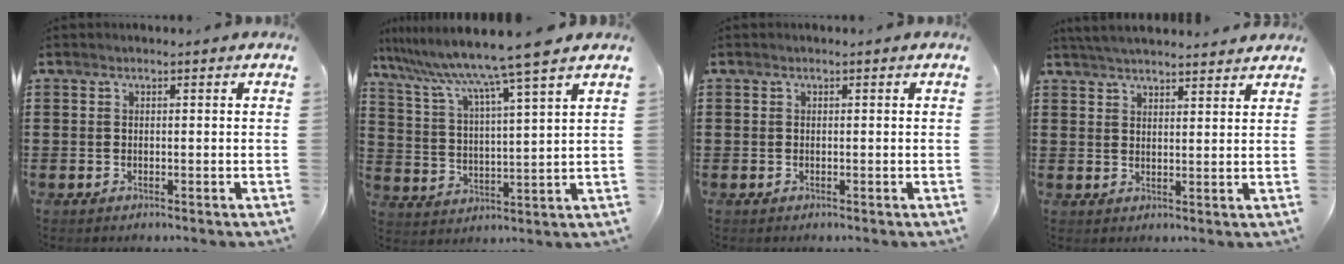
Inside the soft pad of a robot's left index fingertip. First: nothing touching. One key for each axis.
{"total": 9.1, "fx": 7.6, "fy": -1.6, "fz": 4.6, "tx": -0.121, "ty": -0.051, "tz": 0.119}
{"total": 0.0}
{"total": 3.6, "fx": 3.5, "fy": -0.1, "fz": 0.5, "tx": -0.020, "ty": -0.009, "tz": 0.065}